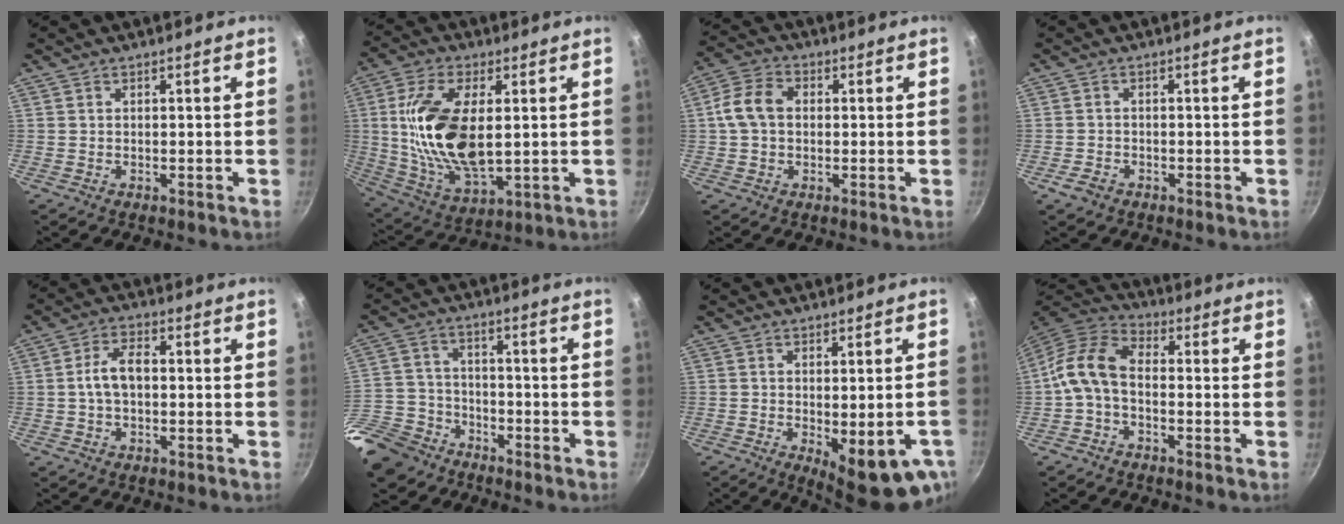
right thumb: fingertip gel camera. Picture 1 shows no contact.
{"total": 18.9, "force": [1.8, 9.2, 16.4], "torque": [-0.322, -0.016, 0.042]}
{"total": 7.6, "force": [0.5, 5.6, 5.2], "torque": [-0.098, 0.022, 0.003]}
{"total": 2.2, "force": [-1.3, 1.5, 1.0], "torque": [-0.020, 0.007, -0.022]}
{"total": 6.1, "force": [0.0, 3.5, 5.0], "torque": [-0.094, 0.018, -0.006]}
{"total": 13.1, "force": [-9.7, 7.9, 3.7], "torque": [-0.085, 0.036, -0.187]}
{"total": 12.9, "force": [-4.9, 4.8, 10.9], "torque": [-0.122, -0.001, -0.050]}
{"total": 9.7, "force": [-1.3, 6.0, 7.6], "torque": [-0.150, 0.031, -0.041]}